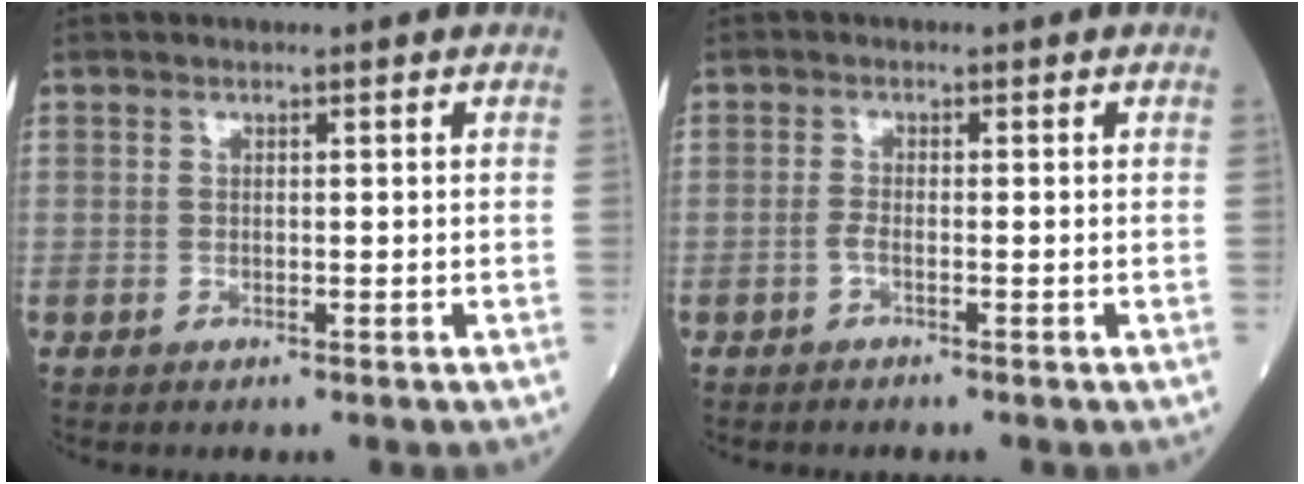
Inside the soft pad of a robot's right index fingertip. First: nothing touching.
{"total": 1.0, "force": [-0.6, 0.0, 0.8], "torque": [-0.019, 0.000, -0.016]}